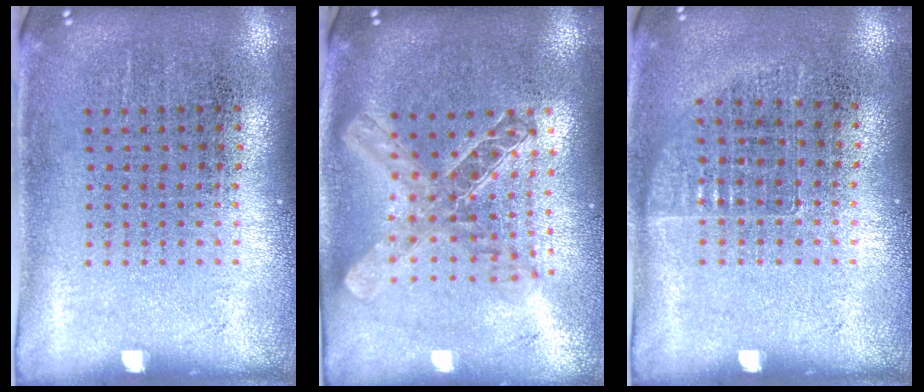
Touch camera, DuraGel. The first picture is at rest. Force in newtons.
{"total": 2.0, "press": 1.7, "slide": 1.1}
{"total": 0.7, "press": 0.7, "slide": 0.1}